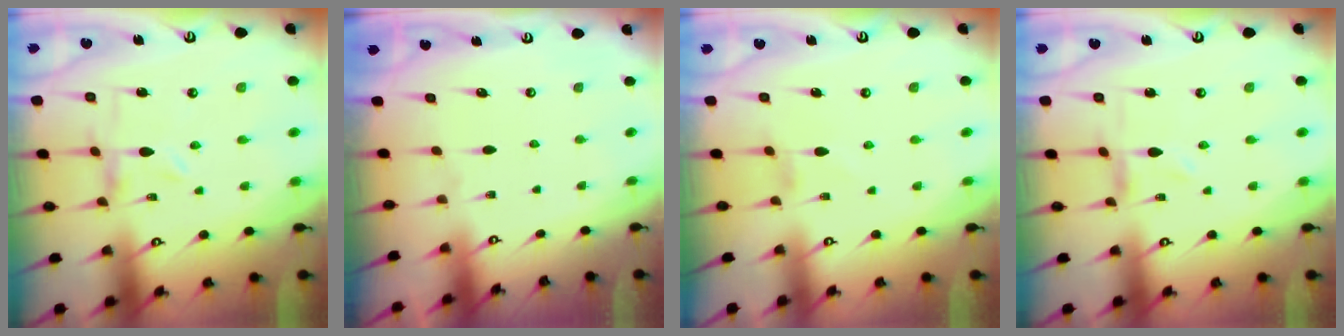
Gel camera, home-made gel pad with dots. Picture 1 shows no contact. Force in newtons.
{"total": 0.0}
{"total": 1.8, "press": 1.8, "slide": 0.4}
{"total": 0.0}